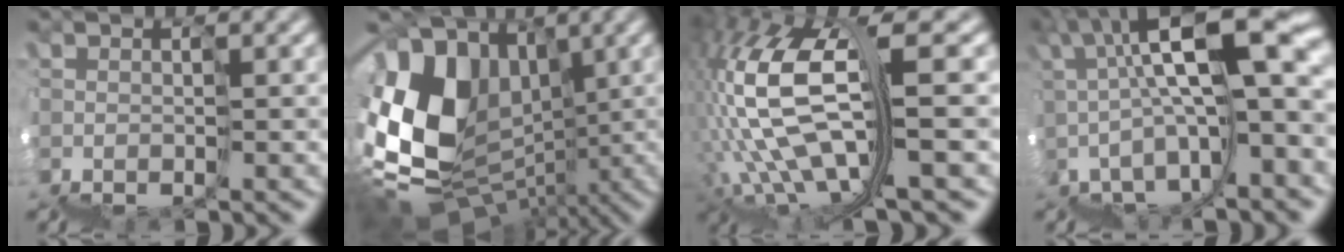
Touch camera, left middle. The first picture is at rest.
{"total": 11.0, "force": [3.8, 8.8, 5.4], "torque": [-0.125, 0.034, 0.068]}
{"total": 9.3, "force": [2.6, 3.3, 8.3], "torque": [-0.191, 0.033, 0.042]}
{"total": 11.6, "force": [2.6, 3.1, 10.9], "torque": [-0.160, 0.048, 0.049]}